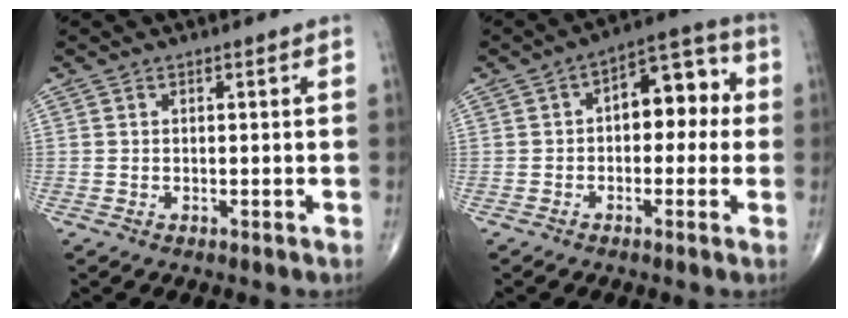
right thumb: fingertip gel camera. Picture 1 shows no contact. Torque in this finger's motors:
{"motor_torque": [-0.59, 0.57, 0.50, 0.29, 0.14]}